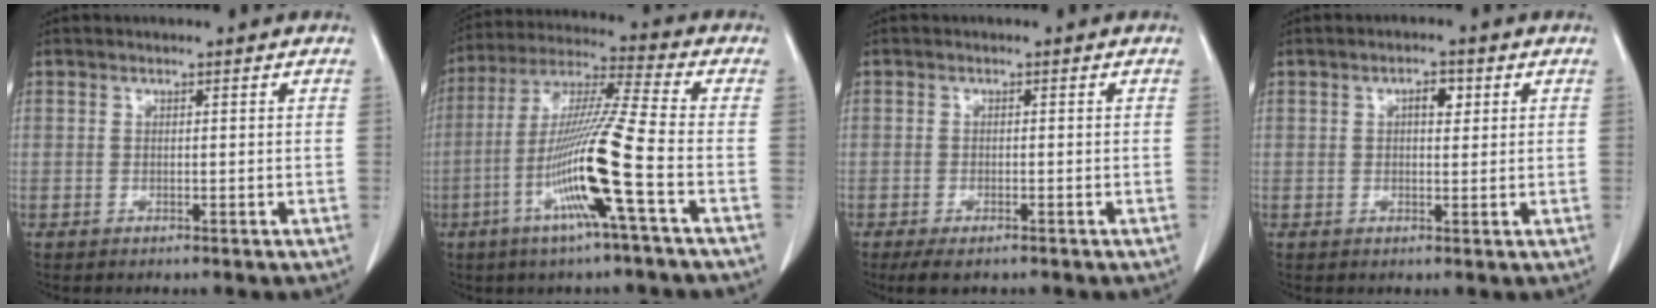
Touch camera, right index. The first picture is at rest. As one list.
[{"total": 15.0, "force": [-5.0, -1.4, 14.0], "torque": [-0.279, -0.011, -0.103]}, {"total": 3.4, "force": [-2.4, 1.1, 2.1], "torque": [-0.037, -0.008, -0.034]}, {"total": 2.6, "force": [0.9, 1.2, 2.2], "torque": [-0.035, 0.004, 0.012]}]